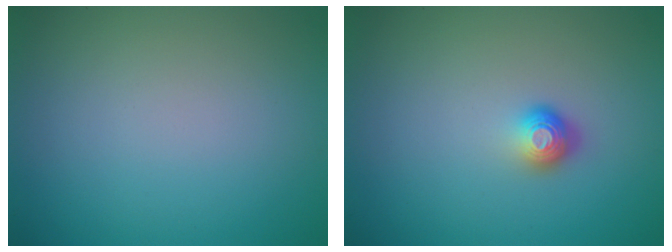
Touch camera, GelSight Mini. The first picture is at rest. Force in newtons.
{"total": 1.9, "press": 1.3, "slide": 1.4}